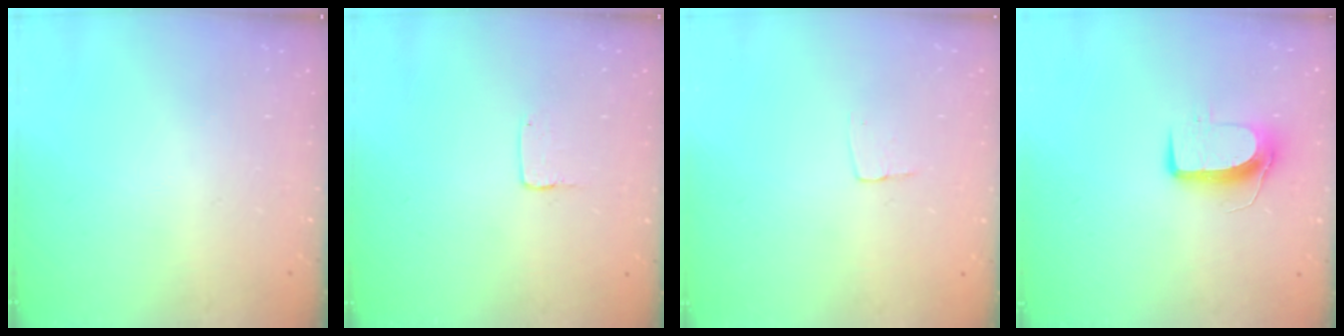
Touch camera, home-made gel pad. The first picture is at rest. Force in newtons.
{"total": 2.0, "press": 2.0, "slide": 0.2}
{"total": 3.4, "press": 3.4, "slide": 0.2}
{"total": 9.9, "press": 9.8, "slide": 1.1}